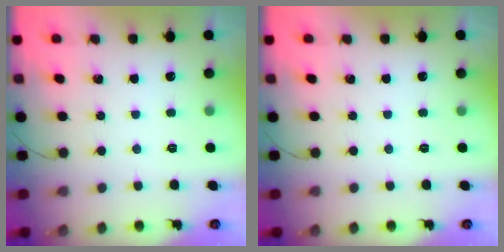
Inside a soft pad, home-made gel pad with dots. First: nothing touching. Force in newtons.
{"total": 0.0}